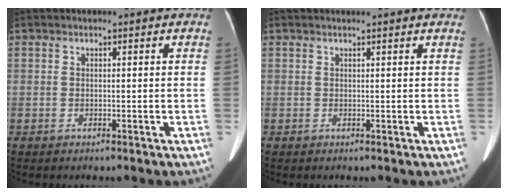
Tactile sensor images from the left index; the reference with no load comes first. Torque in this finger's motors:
{"motor_torque": [-0.41, -0.68, 0.04, 0.01]}